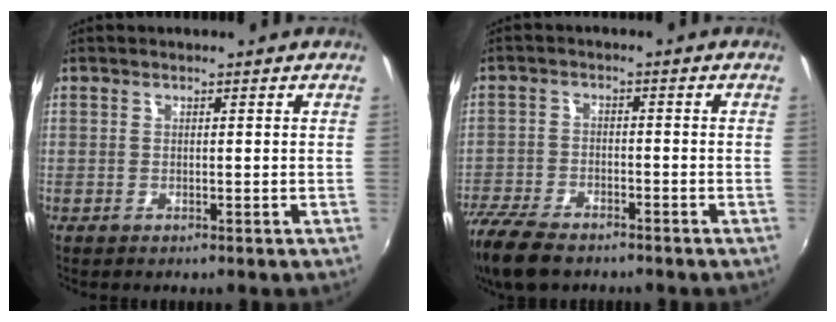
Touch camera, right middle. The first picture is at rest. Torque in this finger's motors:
{"motor_torque": [1.15, -0.99, 0.12, 0.08]}